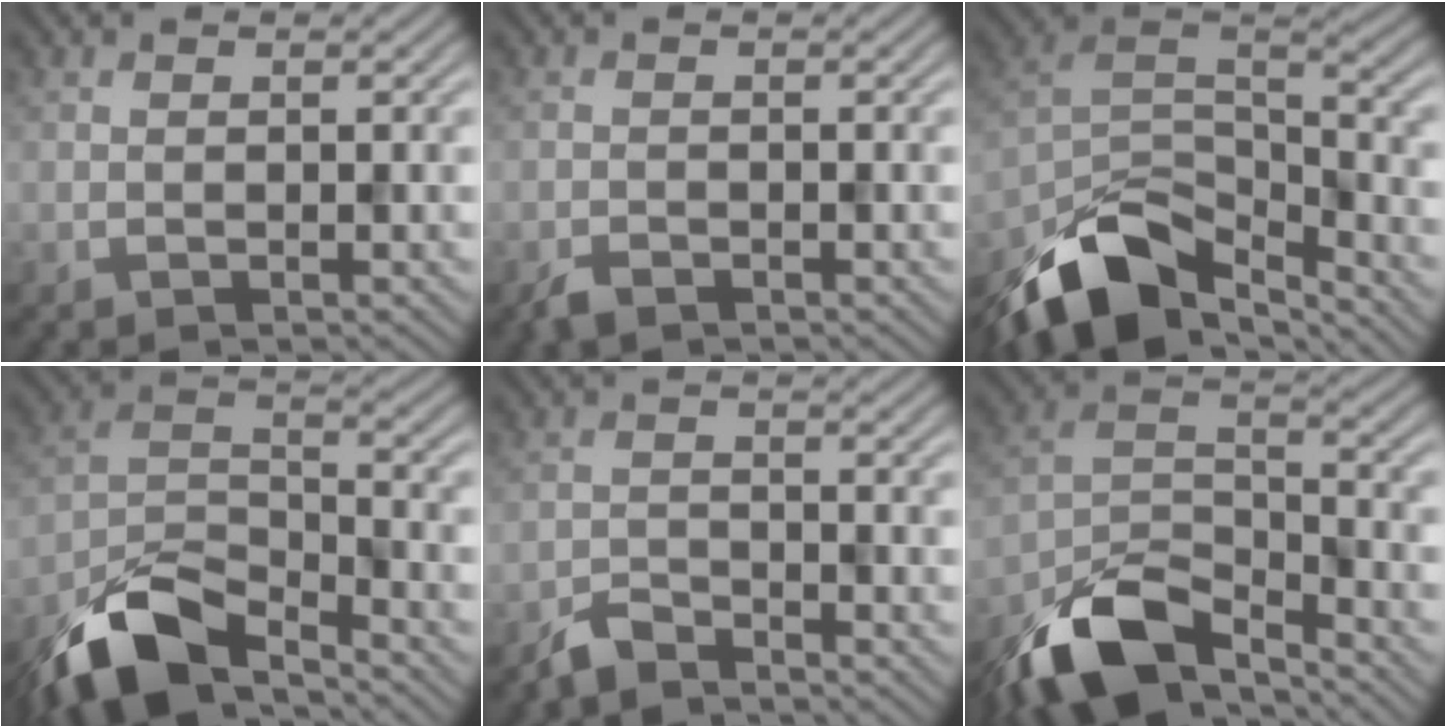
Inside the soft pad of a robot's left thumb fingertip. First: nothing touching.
{"total": 1.6, "force": [-1.3, 0.6, 0.7], "torque": [-0.016, -0.003, -0.027]}
{"total": 13.4, "force": [-9.1, 6.1, 7.7], "torque": [-0.160, -0.019, -0.175]}
{"total": 11.1, "force": [-8.3, 3.9, 6.1], "torque": [-0.117, -0.006, -0.178]}
{"total": 3.0, "force": [-2.8, 0.7, 0.9], "torque": [-0.017, -0.001, -0.064]}
{"total": 12.1, "force": [-9.1, 4.5, 6.6], "torque": [-0.134, -0.006, -0.186]}